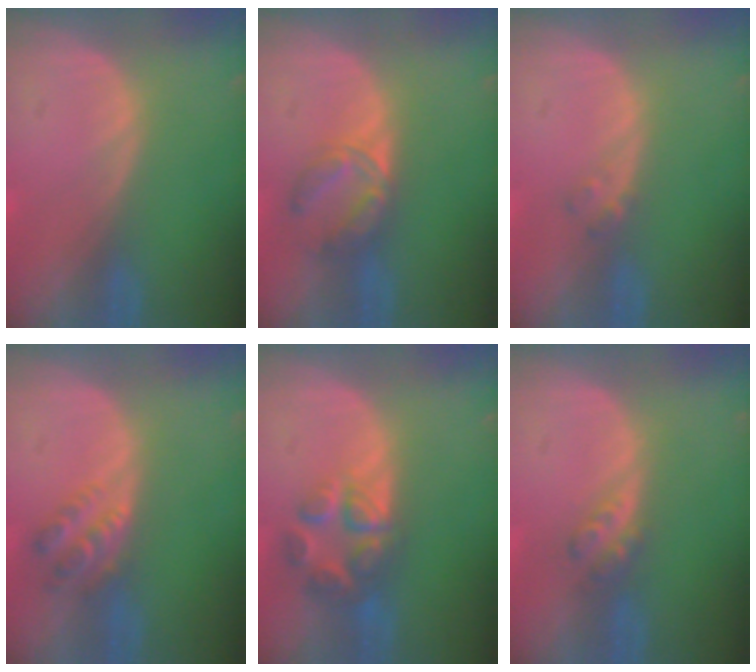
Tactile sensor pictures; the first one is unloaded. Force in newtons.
{"total": 5.0, "press": 5.0, "slide": 0.5}
{"total": 1.2, "press": 1.2, "slide": 0.2}
{"total": 4.6, "press": 3.8, "slide": 2.5}
{"total": 7.0, "press": 6.0, "slide": 3.8}
{"total": 2.9, "press": 2.5, "slide": 1.5}